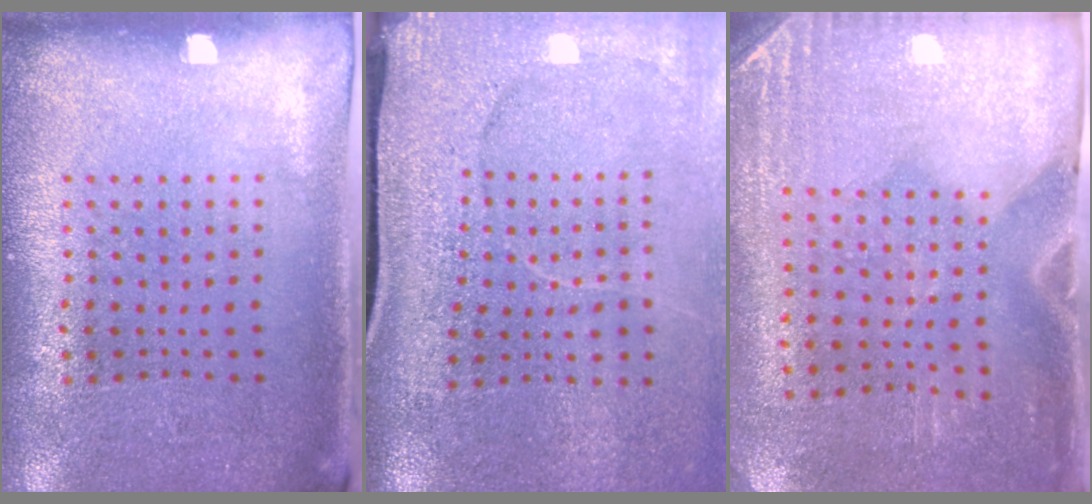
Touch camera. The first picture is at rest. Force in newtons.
{"total": 3.8, "press": 3.1, "slide": 2.1}
{"total": 2.9, "press": 2.5, "slide": 1.4}